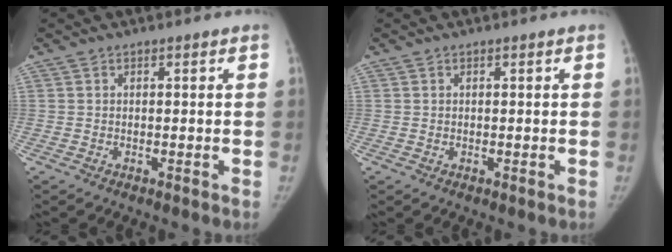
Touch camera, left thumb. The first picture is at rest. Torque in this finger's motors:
{"motor_torque": [-0.10, -0.08, -0.30, 0.51, -0.02]}